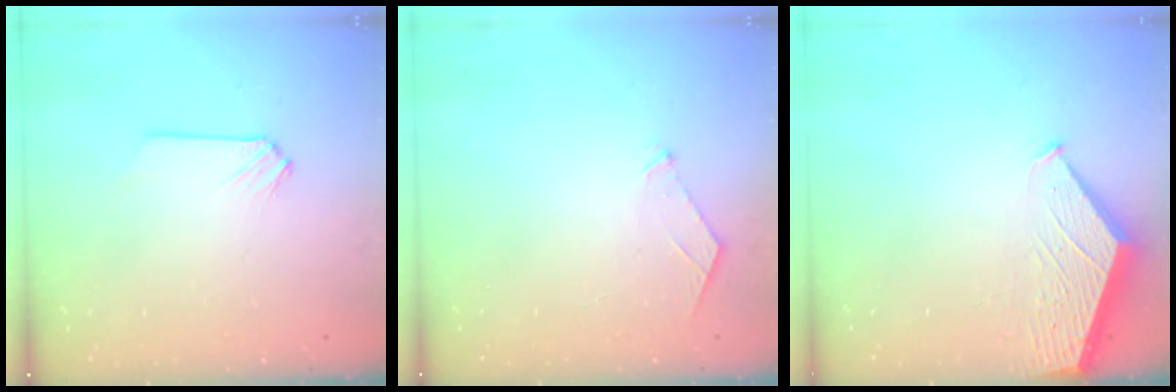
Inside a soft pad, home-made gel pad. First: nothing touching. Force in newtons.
{"total": 4.7, "press": 4.6, "slide": 0.6}
{"total": 1.4, "press": 1.4, "slide": 0.2}